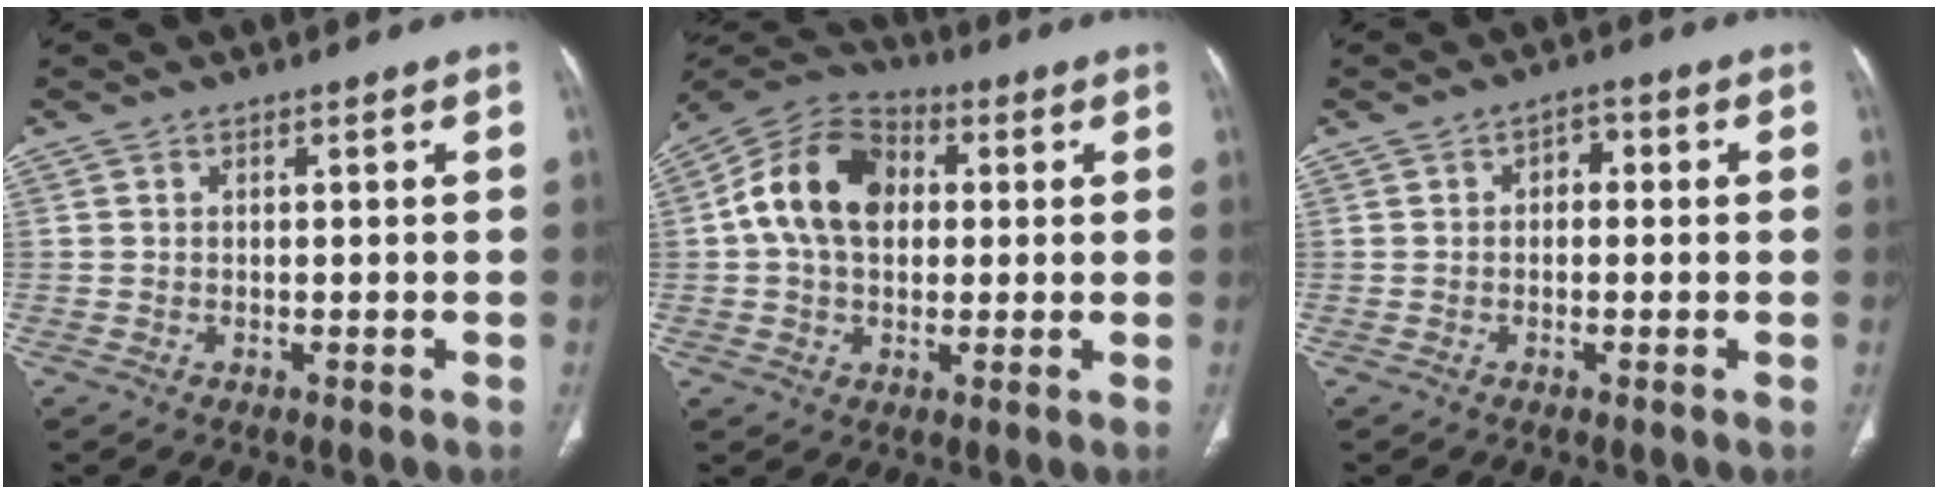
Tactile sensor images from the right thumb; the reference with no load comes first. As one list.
[{"total": 14.9, "force": [2.0, 10.5, 10.3], "torque": [-0.166, 0.024, 0.024]}, {"total": 2.7, "force": [0.2, 1.9, 1.9], "torque": [-0.012, 0.010, -0.005]}]